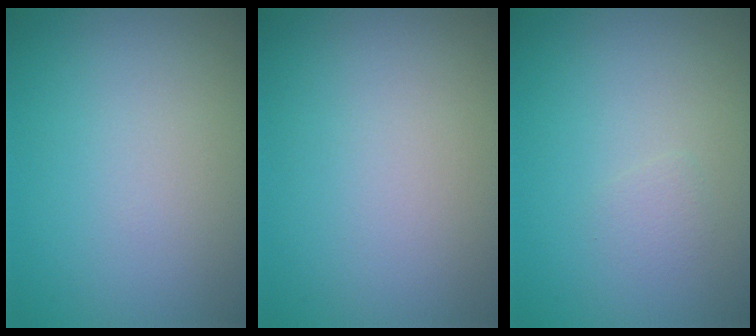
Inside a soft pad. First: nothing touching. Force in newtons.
{"total": 0.0}
{"total": 0.7, "press": 0.7, "slide": 0.0}